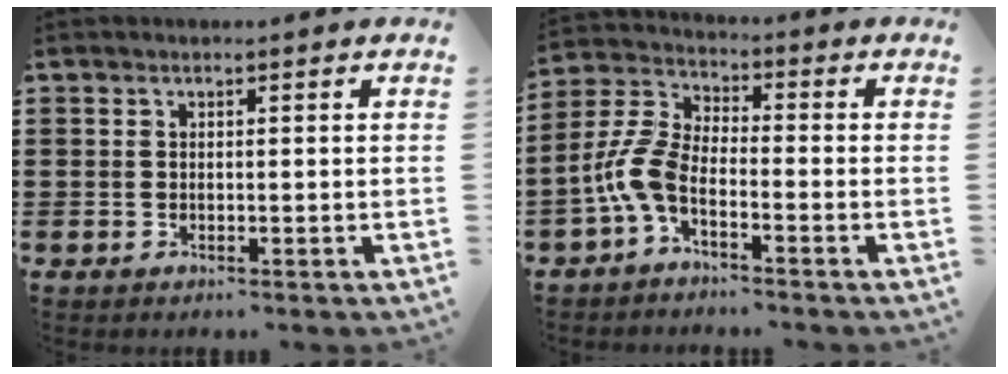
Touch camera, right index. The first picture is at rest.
{"total": 6.4, "force": [-3.6, 2.3, 4.7], "torque": [-0.142, -0.018, -0.078]}